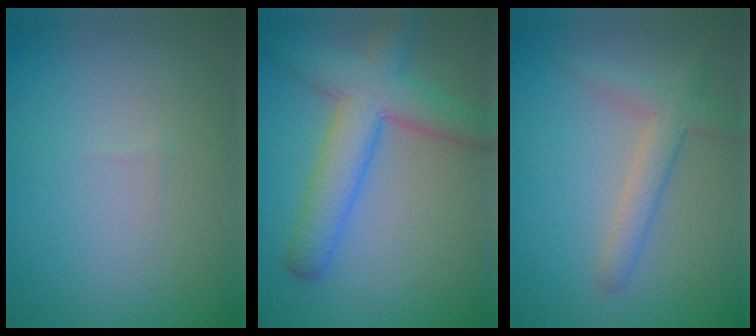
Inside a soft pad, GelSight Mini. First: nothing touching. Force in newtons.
{"total": 6.3, "press": 6.3, "slide": 0.3}
{"total": 2.7, "press": 2.7, "slide": 0.1}